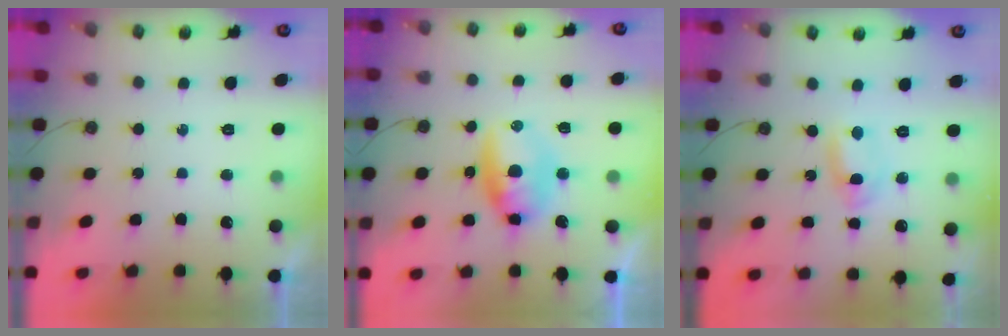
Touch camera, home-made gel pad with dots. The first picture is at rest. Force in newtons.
{"total": 9.7, "press": 9.1, "slide": 3.5}
{"total": 2.3, "press": 2.0, "slide": 1.2}